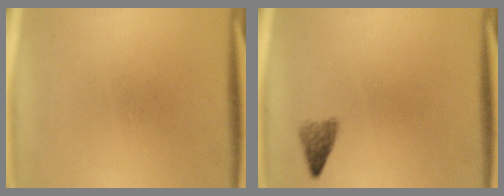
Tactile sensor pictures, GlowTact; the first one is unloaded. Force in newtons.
{"total": 1.9}